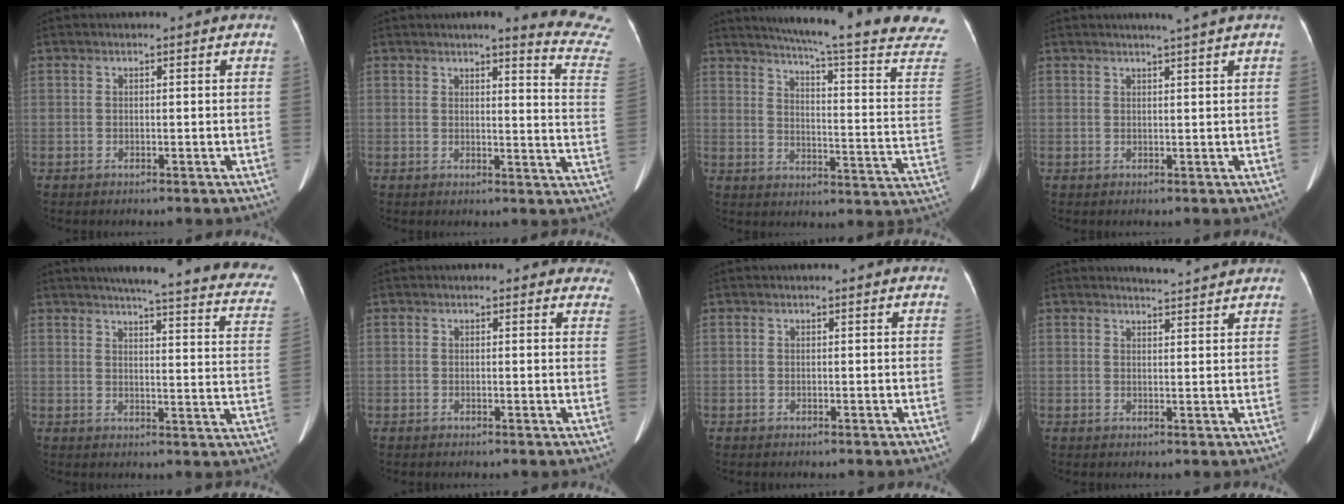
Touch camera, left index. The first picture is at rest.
{"total": 12.4, "force": [11.8, -0.8, 3.7], "torque": [-0.032, -0.094, 0.104]}
{"total": 24.8, "force": [21.3, -0.5, 12.5], "torque": [-0.180, -0.076, 0.258]}
{"total": 2.9, "force": [2.3, -0.9, 1.5], "torque": [-0.019, 0.000, 0.033]}
{"total": 24.4, "force": [20.9, 2.4, 12.3], "torque": [-0.154, -0.042, 0.226]}
{"total": 5.5, "force": [4.9, 2.2, 1.1], "torque": [0.017, -0.005, 0.025]}
{"total": 0.7, "force": [0.7, 0.0, 0.2], "torque": [-0.008, 0.005, 0.005]}
{"total": 4.9, "force": [4.8, -0.1, 1.1], "torque": [-0.025, 0.011, 0.058]}